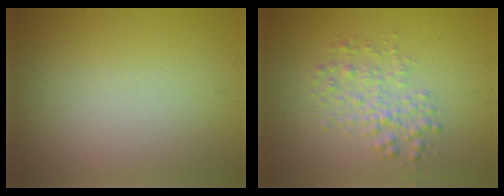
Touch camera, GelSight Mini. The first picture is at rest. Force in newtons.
{"total": 2.6, "press": 2.6, "slide": 0.1}